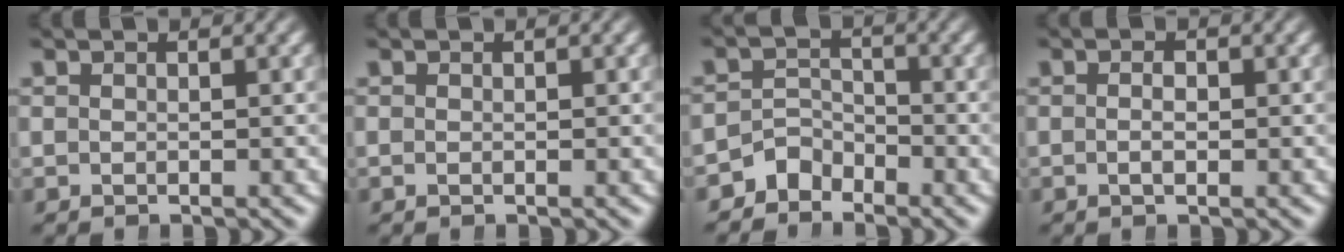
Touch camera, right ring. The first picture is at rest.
{"total": 0.7, "force": [0.2, -0.5, -0.4], "torque": [0.010, 0.005, 0.001]}
{"total": 3.7, "force": [-2.8, 2.3, 0.6], "torque": [-0.002, -0.007, -0.051]}
{"total": 0.6, "force": [-0.2, 0.1, 0.6], "torque": [0.003, 0.006, -0.008]}